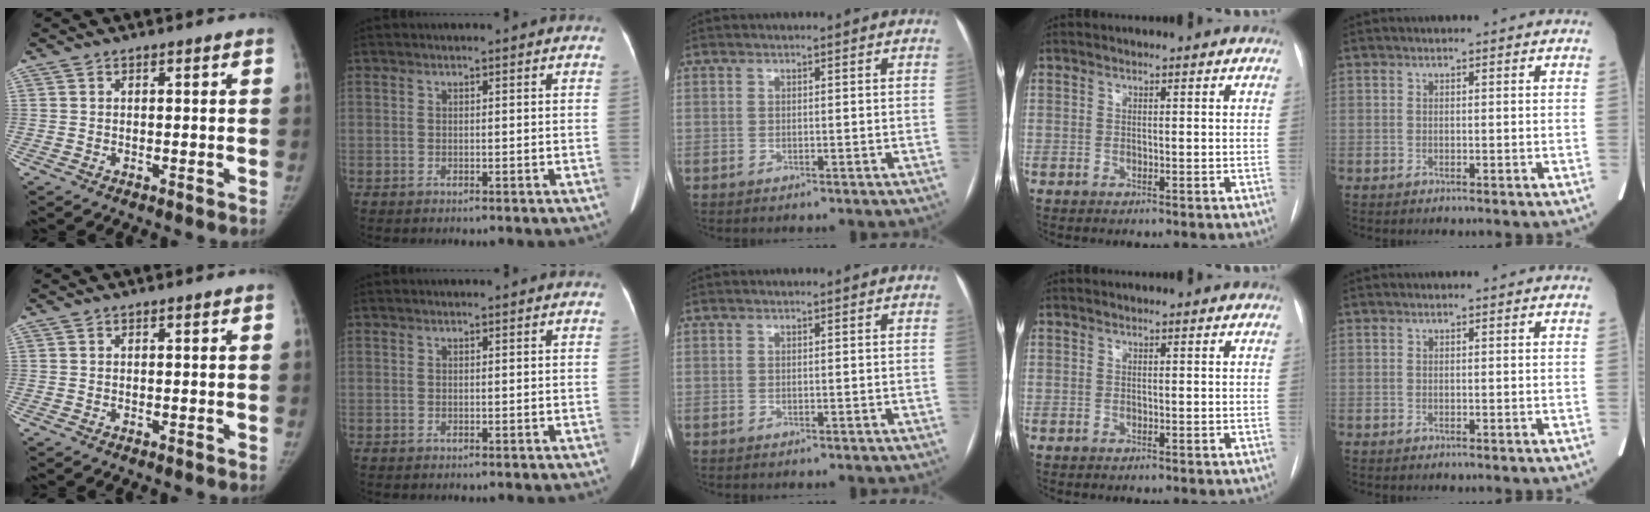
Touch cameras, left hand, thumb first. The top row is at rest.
{}